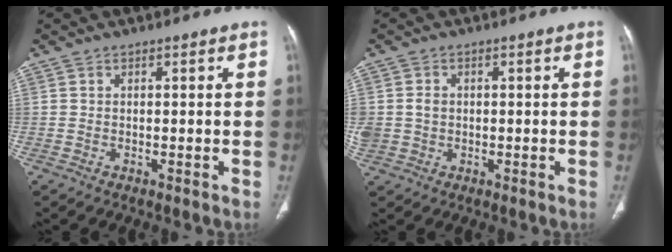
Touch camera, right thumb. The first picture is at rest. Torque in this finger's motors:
{"motor_torque": [0.14, 0.10, 0.10, 0.07, 0.38]}